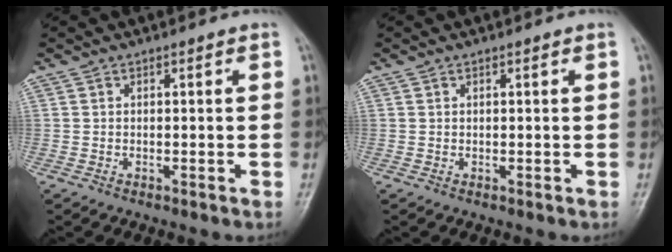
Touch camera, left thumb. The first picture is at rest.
{"total": 0.6, "force": [0.3, 0.4, 0.3], "torque": [-0.001, 0.000, 0.003]}